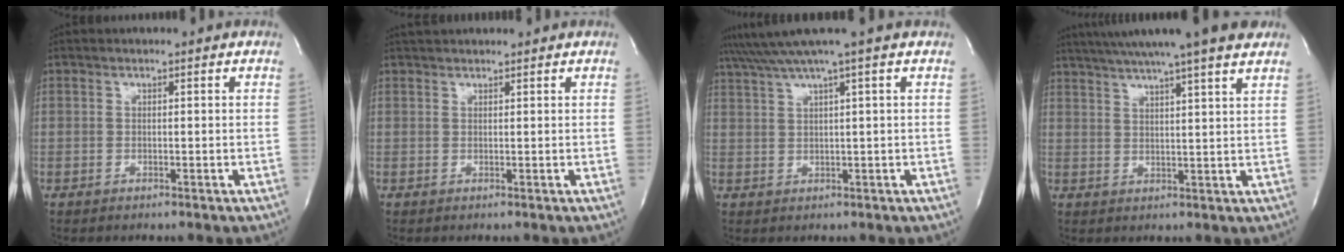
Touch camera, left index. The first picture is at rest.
{"total": 2.9, "force": [2.7, 0.3, 0.8], "torque": [-0.011, 0.031, 0.046]}
{"total": 5.5, "force": [4.2, -2.2, 2.9], "torque": [-0.057, 0.022, 0.080]}
{"total": 16.6, "force": [13.9, -0.6, 9.1], "torque": [-0.154, 0.019, 0.188]}